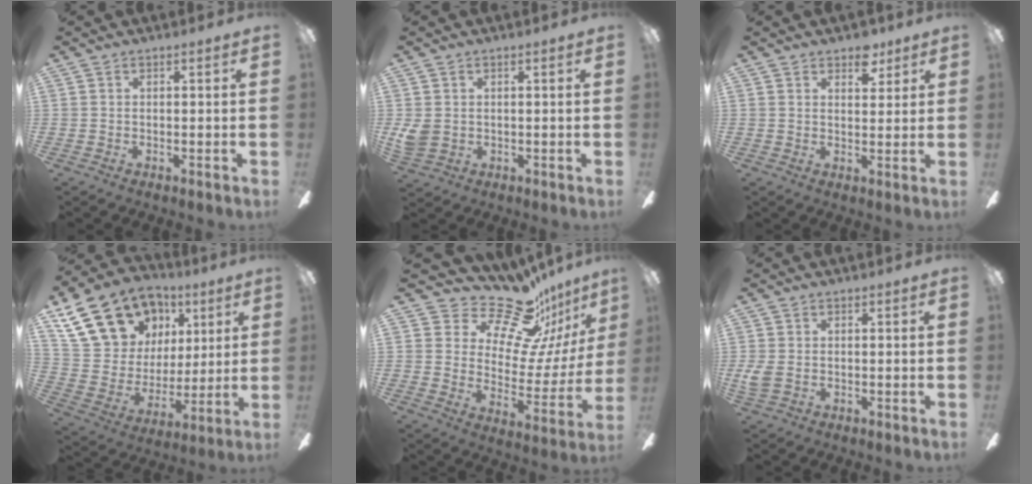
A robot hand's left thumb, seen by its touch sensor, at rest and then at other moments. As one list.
[{"total": 4.3, "force": [0.6, 3.7, 2.2], "torque": [-0.039, 0.005, 0.015]}, {"total": 5.7, "force": [4.2, 3.2, 2.3], "torque": [-0.006, -0.019, 0.069]}, {"total": 21.7, "force": [12.6, 15.0, 9.2], "torque": [-0.182, -0.053, 0.253]}, {"total": 19.0, "force": [15.9, 6.9, 7.7], "torque": [-0.125, -0.128, 0.271]}, {"total": 3.5, "force": [0.0, 2.5, 2.5], "torque": [-0.050, -0.001, -0.002]}]